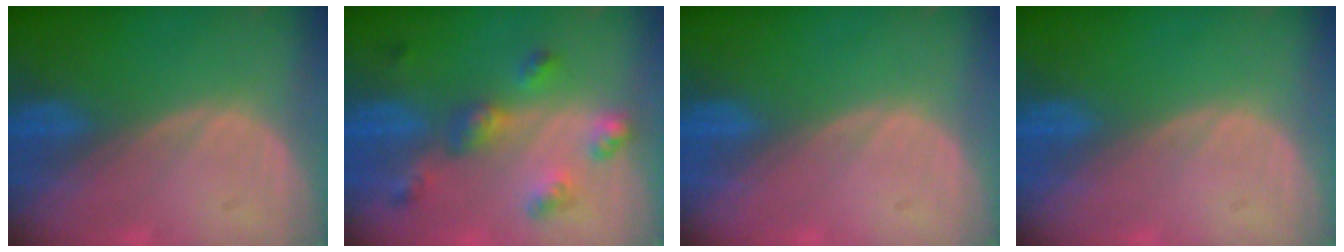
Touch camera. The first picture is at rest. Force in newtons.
{"total": 6.6, "press": 5.8, "slide": 3.2}
{"total": 0.0}
{"total": 0.0}